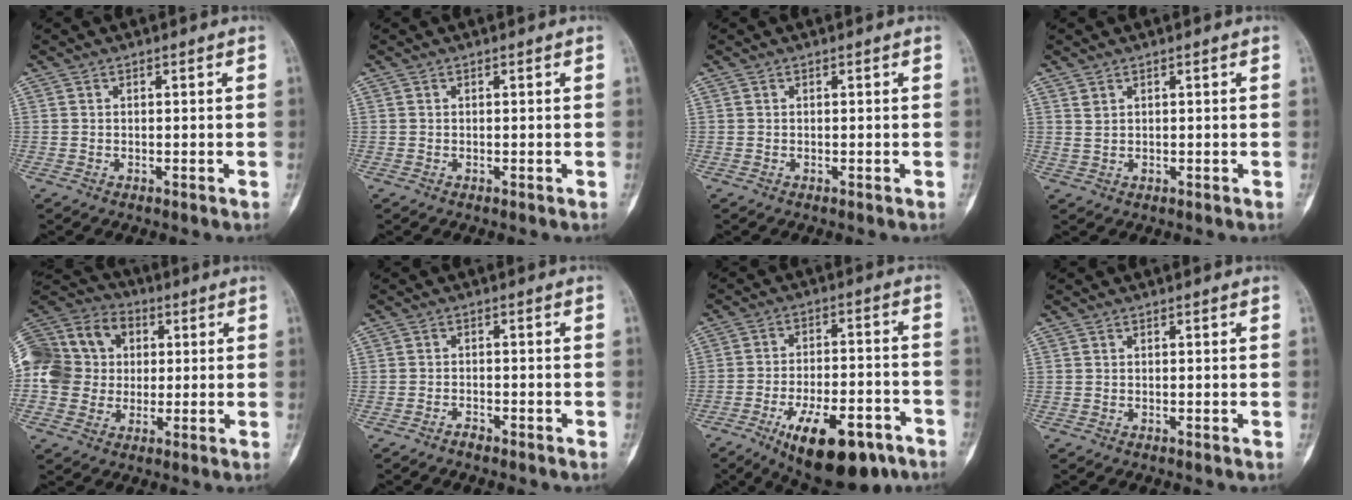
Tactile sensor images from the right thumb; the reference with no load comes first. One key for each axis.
{"total": 0.0}
{"total": 0.0}
{"total": 1.4, "fx": 0.8, "fy": 0.8, "fz": 0.8, "tx": -0.014, "ty": -0.002, "tz": 0.022}
{"total": 18.8, "fx": 1.8, "fy": 16.6, "fz": 8.7, "tx": -0.172, "ty": 0.041, "tz": 0.035}
{"total": 1.3, "fx": -1.2, "fy": 0.3, "fz": 0.4, "tx": -0.012, "ty": 0.007, "tz": -0.024}
{"total": 17.5, "fx": -9.9, "fy": 7.1, "fz": 12.5, "tx": -0.176, "ty": 0.049, "tz": -0.145}
{"total": 0.0}